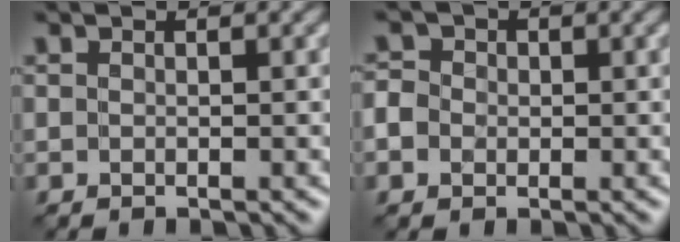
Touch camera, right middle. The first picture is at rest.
{"total": 3.6, "force": [-0.5, 3.3, 1.4], "torque": [-0.017, 0.020, -0.033]}